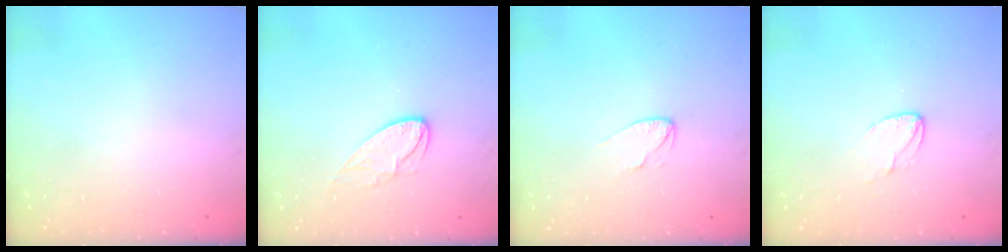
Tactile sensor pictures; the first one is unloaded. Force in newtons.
{"total": 7.1, "press": 7.1, "slide": 0.5}
{"total": 3.6, "press": 3.6, "slide": 0.4}
{"total": 4.4, "press": 4.4, "slide": 0.4}